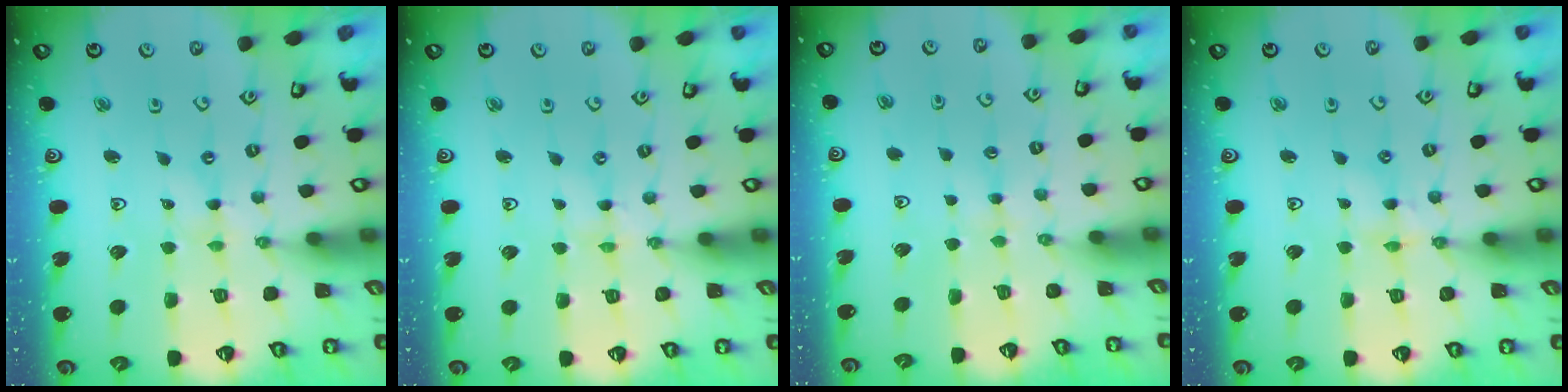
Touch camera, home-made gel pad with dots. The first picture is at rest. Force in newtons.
{"total": 0.0}
{"total": 2.3, "press": 2.3, "slide": 0.4}
{"total": 4.7, "press": 4.7, "slide": 0.5}